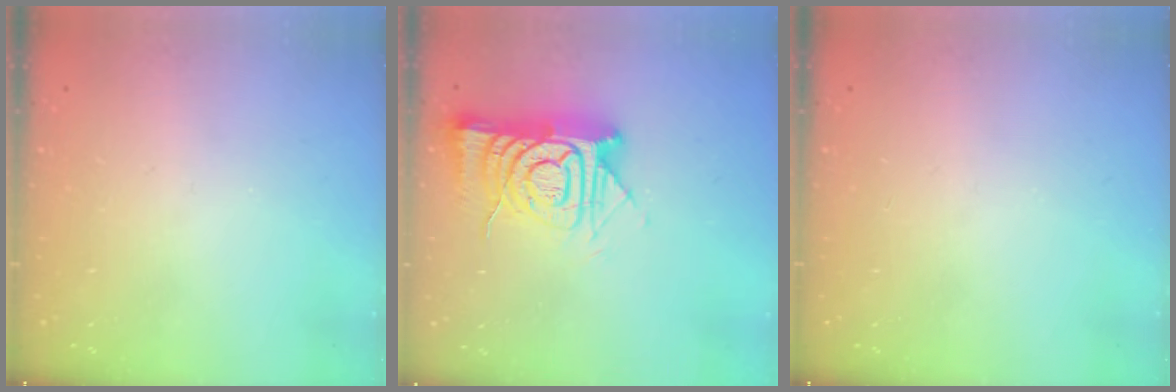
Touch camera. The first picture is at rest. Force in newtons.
{"total": 15.8, "press": 15.7, "slide": 1.4}
{"total": 0.0}